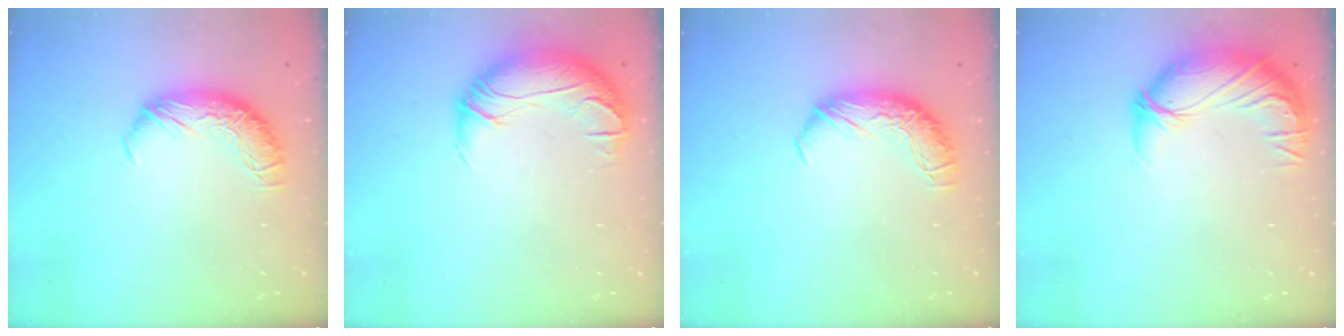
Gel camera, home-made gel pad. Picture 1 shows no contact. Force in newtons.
{"total": 3.0, "press": 1.9, "slide": 2.3}
{"total": 0.0}
{"total": 2.8, "press": 0.5, "slide": 2.8}